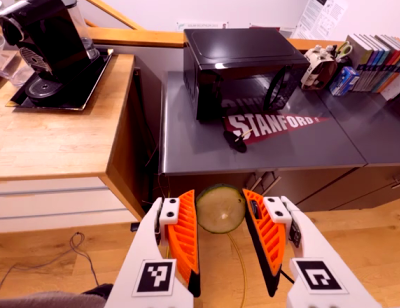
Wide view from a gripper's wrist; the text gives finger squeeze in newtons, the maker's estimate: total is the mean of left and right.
{"total": 8.2, "left": 8.1, "right": 8.4}